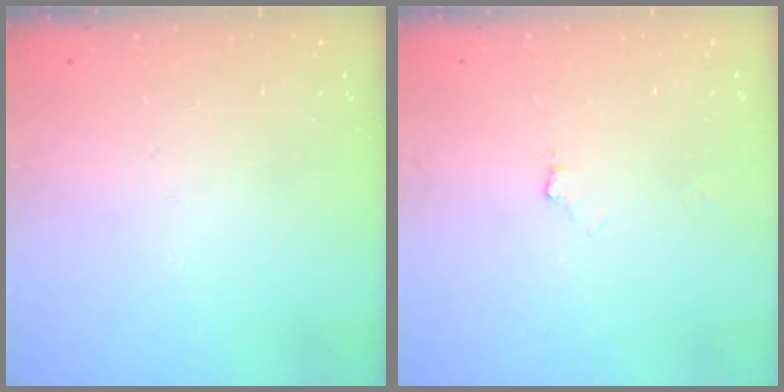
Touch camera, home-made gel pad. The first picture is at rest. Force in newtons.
{"total": 3.9, "press": 2.3, "slide": 3.1}